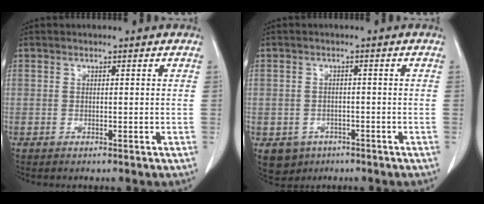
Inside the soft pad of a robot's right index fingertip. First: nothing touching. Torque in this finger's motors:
{"motor_torque": [-0.34, -0.12, -0.69, -0.20]}